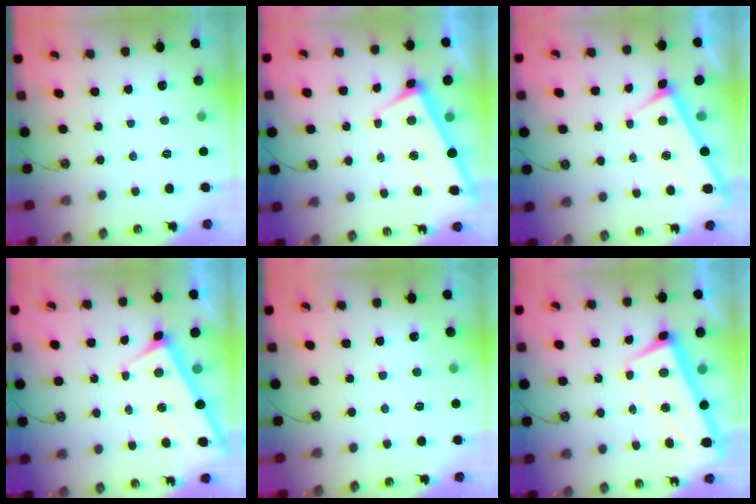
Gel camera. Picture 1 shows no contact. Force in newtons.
{"total": 2.7, "press": 2.7, "slide": 0.4}
{"total": 1.0, "press": 0.9, "slide": 0.4}
{"total": 2.7, "press": 2.7, "slide": 0.3}
{"total": 4.5, "press": 4.4, "slide": 0.4}
{"total": 4.3, "press": 4.2, "slide": 1.0}